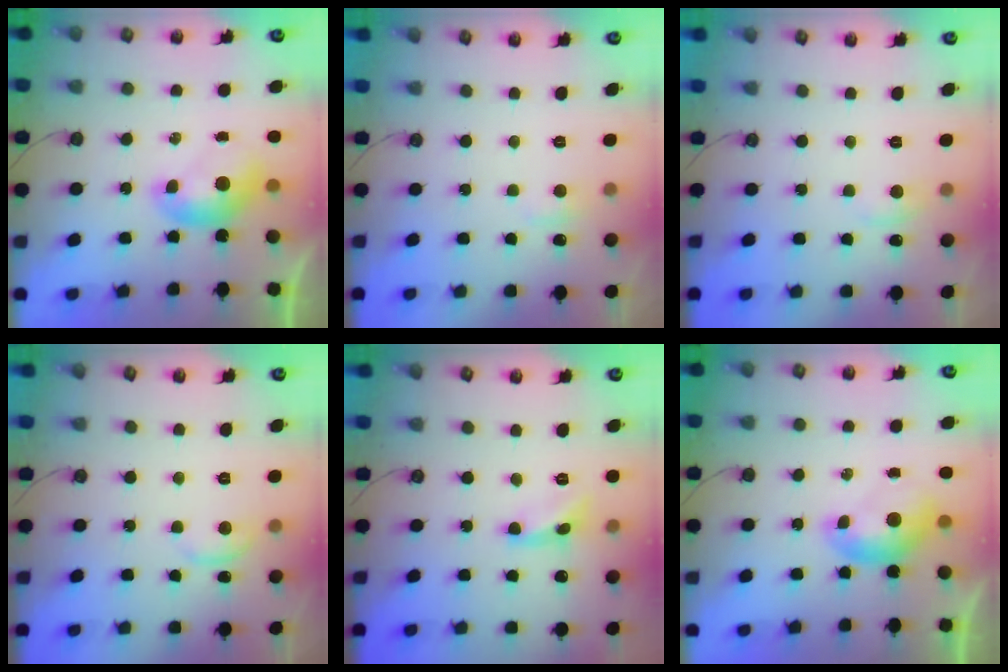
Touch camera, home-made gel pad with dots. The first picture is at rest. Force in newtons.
{"total": 1.6, "press": 1.4, "slide": 0.7}
{"total": 1.2, "press": 1.0, "slide": 0.6}
{"total": 1.1, "press": 0.9, "slide": 0.5}
{"total": 1.4, "press": 1.3, "slide": 0.3}
{"total": 0.0}